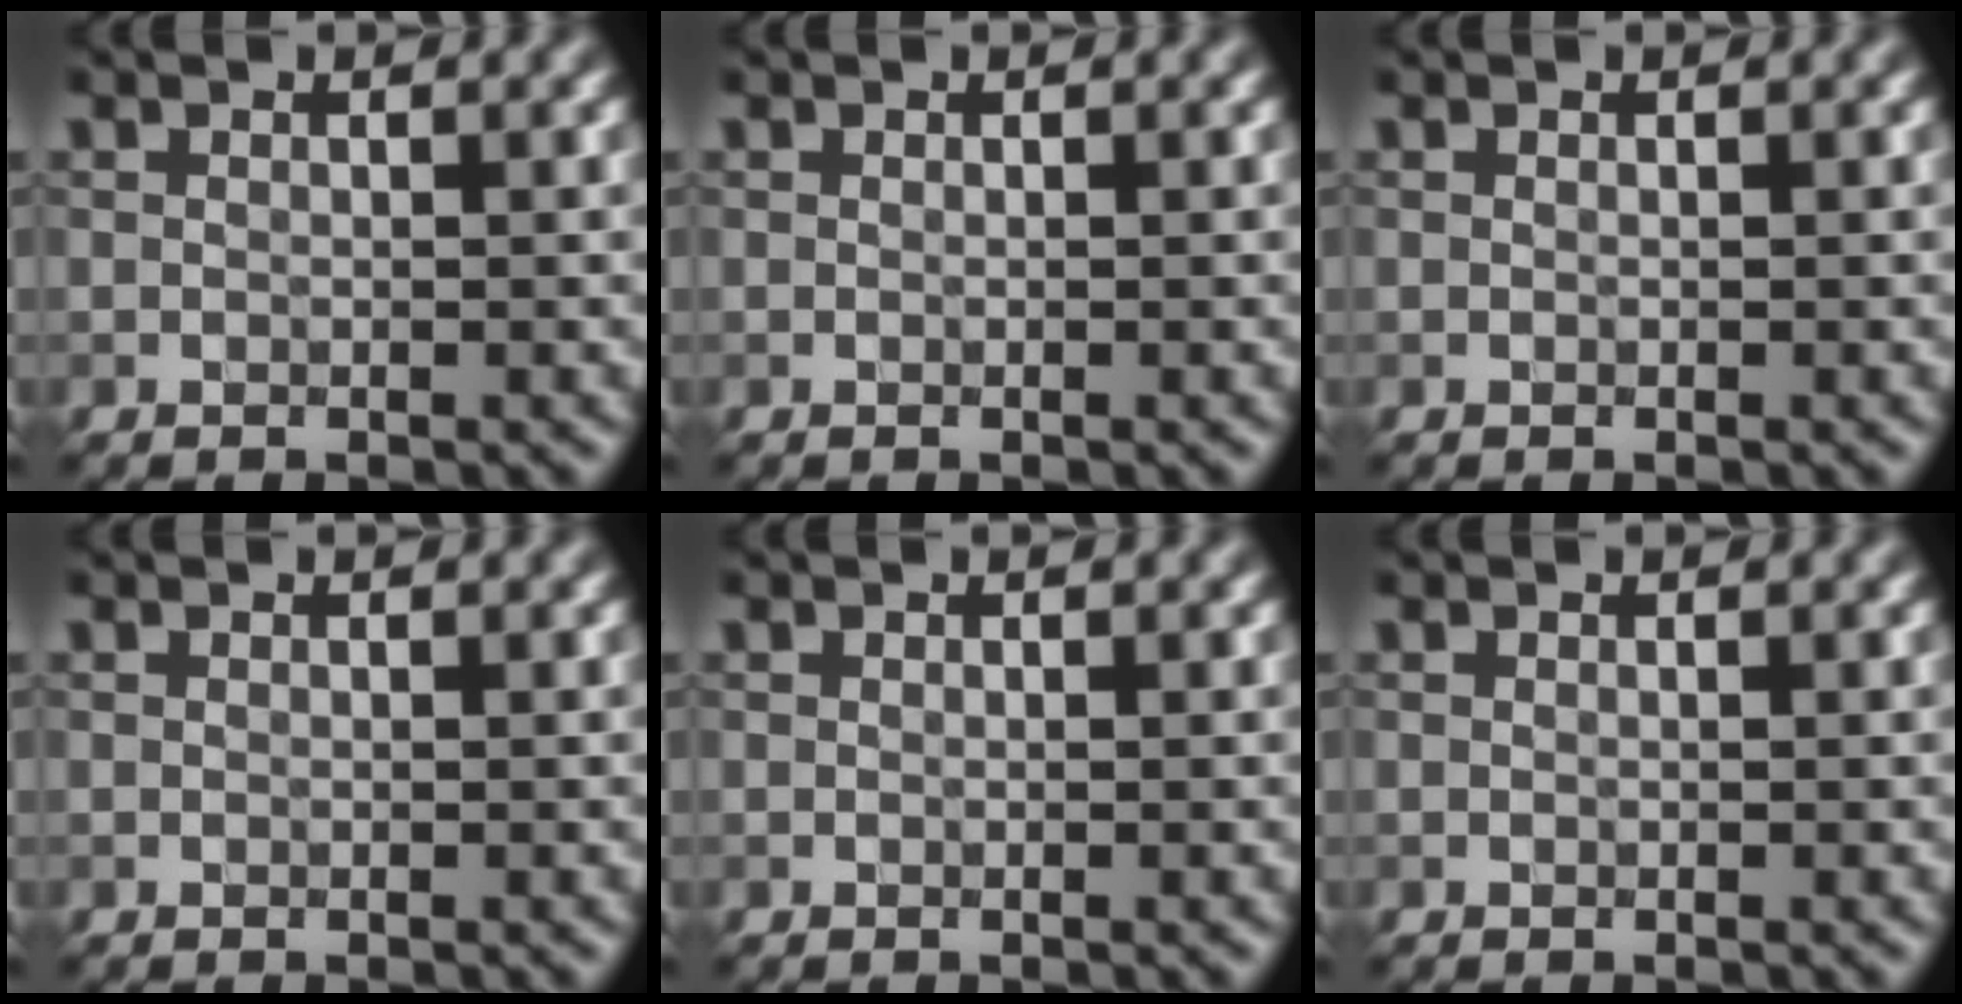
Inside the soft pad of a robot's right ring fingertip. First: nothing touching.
{"total": 0.0}
{"total": 0.0}
{"total": 0.0}
{"total": 0.0}
{"total": 0.0}